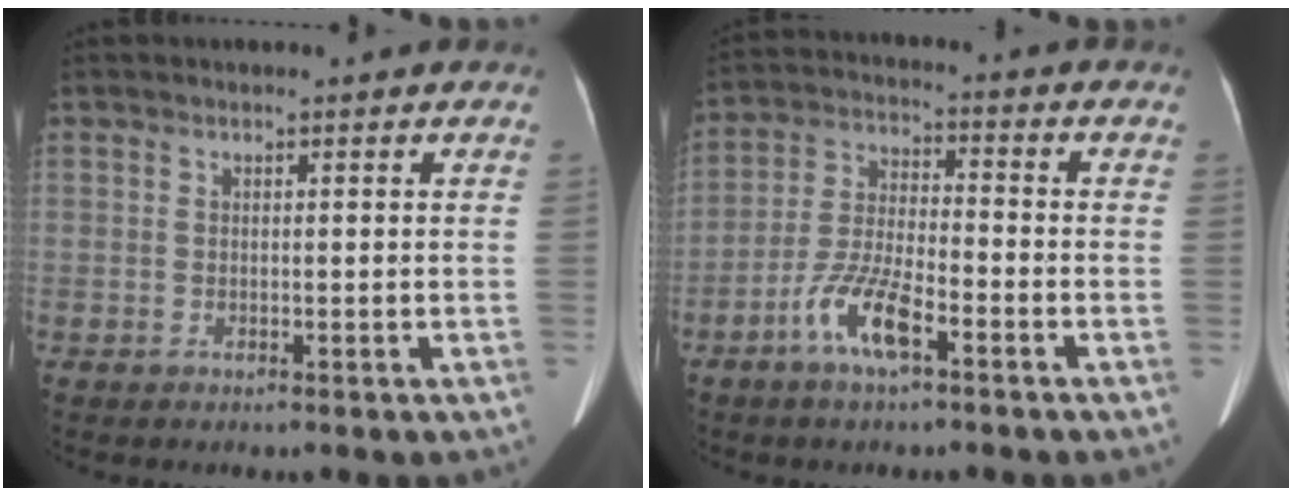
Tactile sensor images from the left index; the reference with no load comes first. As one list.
[{"total": 8.3, "force": [-4.7, 1.9, 6.6], "torque": [-0.142, 0.000, -0.092]}]